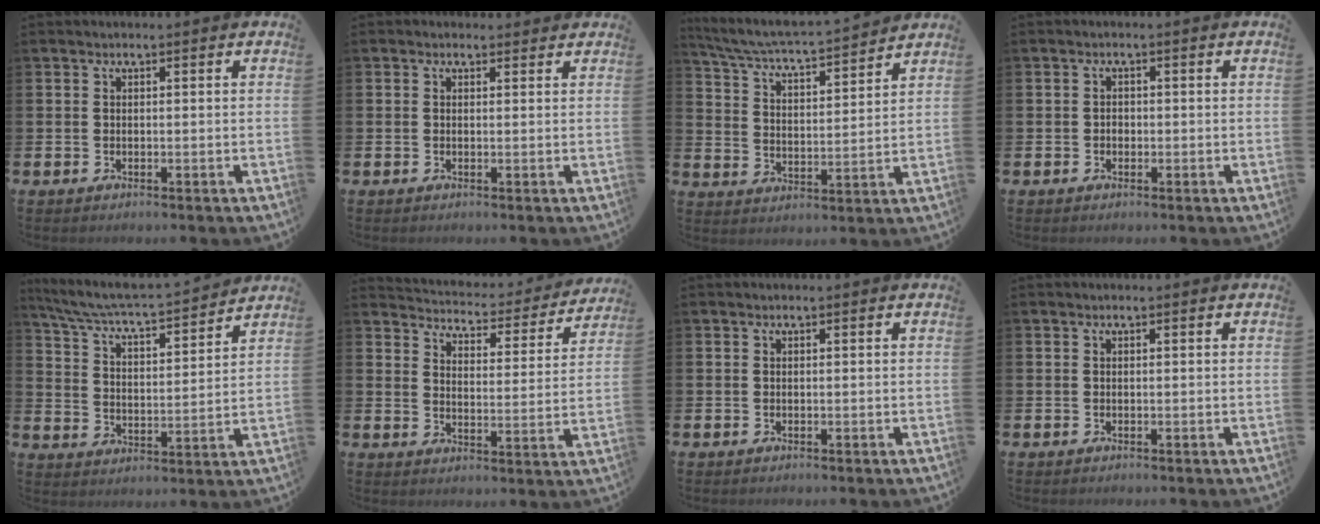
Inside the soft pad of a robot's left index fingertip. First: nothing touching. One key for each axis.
{"total": 1.3, "fx": 1.2, "fy": 0.6, "fz": 0.0, "tx": 0.004, "ty": 0.001, "tz": 0.021}
{"total": 5.3, "fx": 5.1, "fy": 0.2, "fz": 1.3, "tx": -0.058, "ty": -0.046, "tz": 0.083}
{"total": 0.9, "fx": -0.3, "fy": 0.8, "fz": 0.4, "tx": 0.000, "ty": 0.002, "tz": -0.009}
{"total": 6.3, "fx": 6.0, "fy": 0.4, "fz": 1.8, "tx": -0.069, "ty": -0.050, "tz": 0.100}
{"total": 4.6, "fx": 4.5, "fy": 0.9, "fz": 0.6, "tx": -0.036, "ty": -0.041, "tz": 0.072}
{"total": 0.0}
{"total": 0.0}